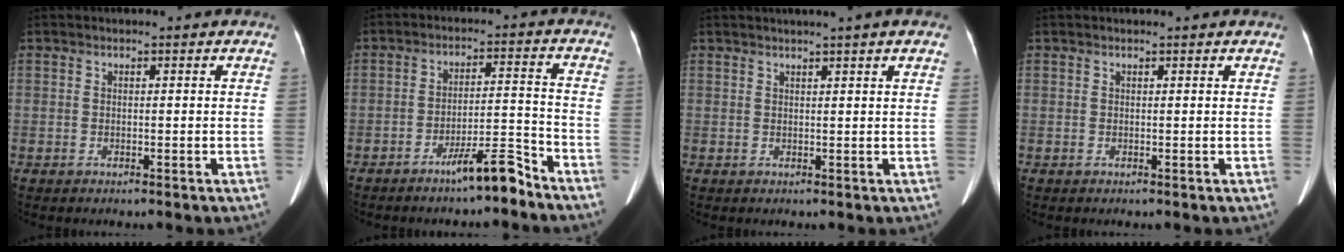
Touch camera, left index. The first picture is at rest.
{"total": 6.9, "force": [-5.6, 0.2, 4.0], "torque": [-0.062, -0.001, -0.099]}
{"total": 4.6, "force": [3.5, -0.3, 3.1], "torque": [-0.046, 0.025, 0.043]}
{"total": 1.1, "force": [1.1, 0.0, 0.4], "torque": [-0.012, 0.013, 0.012]}